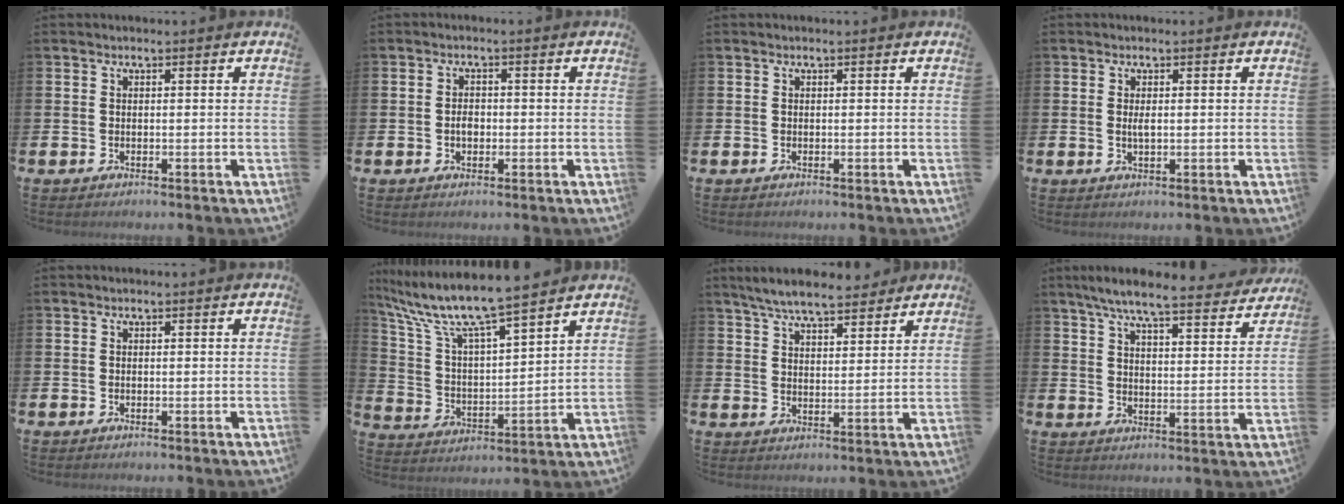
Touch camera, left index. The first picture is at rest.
{"total": 2.0, "force": [-0.4, 1.4, 1.4], "torque": [-0.012, 0.000, -0.011]}
{"total": 0.0}
{"total": 1.3, "force": [0.2, 0.4, 1.2], "torque": [-0.018, -0.001, 0.001]}
{"total": 0.0}
{"total": 9.7, "force": [8.7, 0.9, 4.2], "torque": [-0.125, -0.052, 0.150]}
{"total": 6.6, "force": [6.2, 1.4, 2.0], "torque": [-0.048, -0.024, 0.110]}
{"total": 7.3, "force": [6.7, 0.5, 2.9], "torque": [-0.069, -0.040, 0.113]}